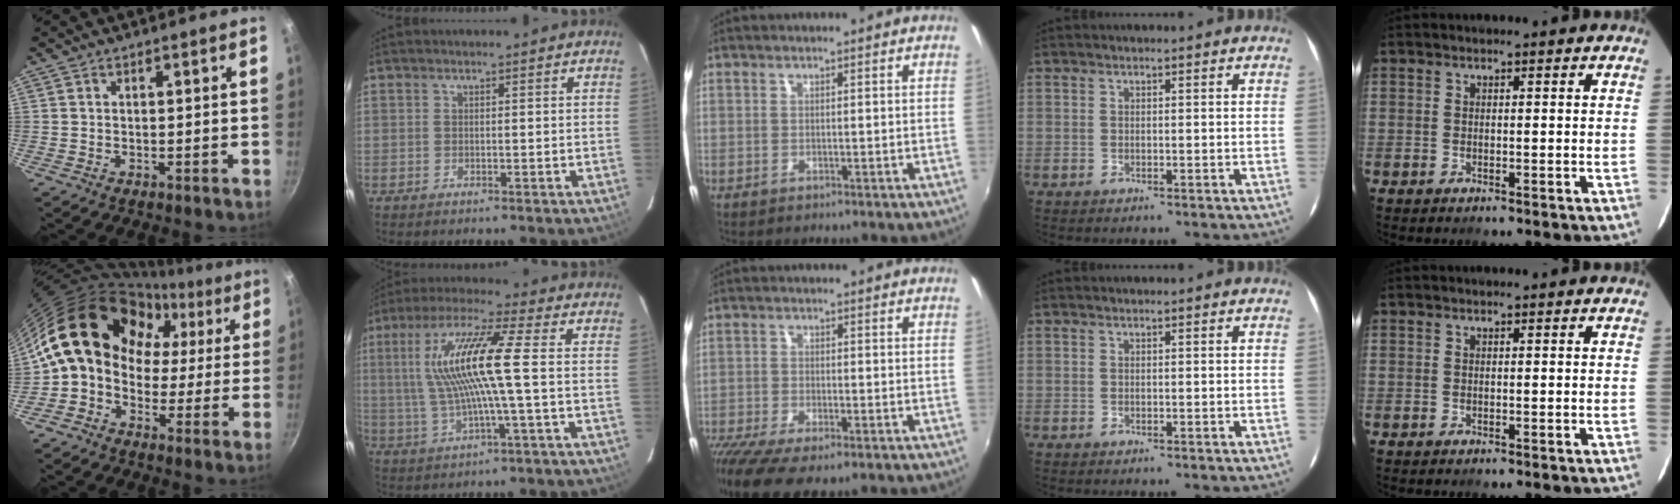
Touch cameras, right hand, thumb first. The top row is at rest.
{"thumb": {"total": 19.0, "force": [2.8, 15.3, 10.9], "torque": [-0.161, 0.049, 0.029]}, "index": {"total": 13.6, "force": [0.7, 0.5, 13.6], "torque": [-0.267, 0.009, 0.017]}, "middle": {"total": 13.3, "force": [-9.3, 3.9, 8.7], "torque": [-0.200, -0.064, -0.163]}}